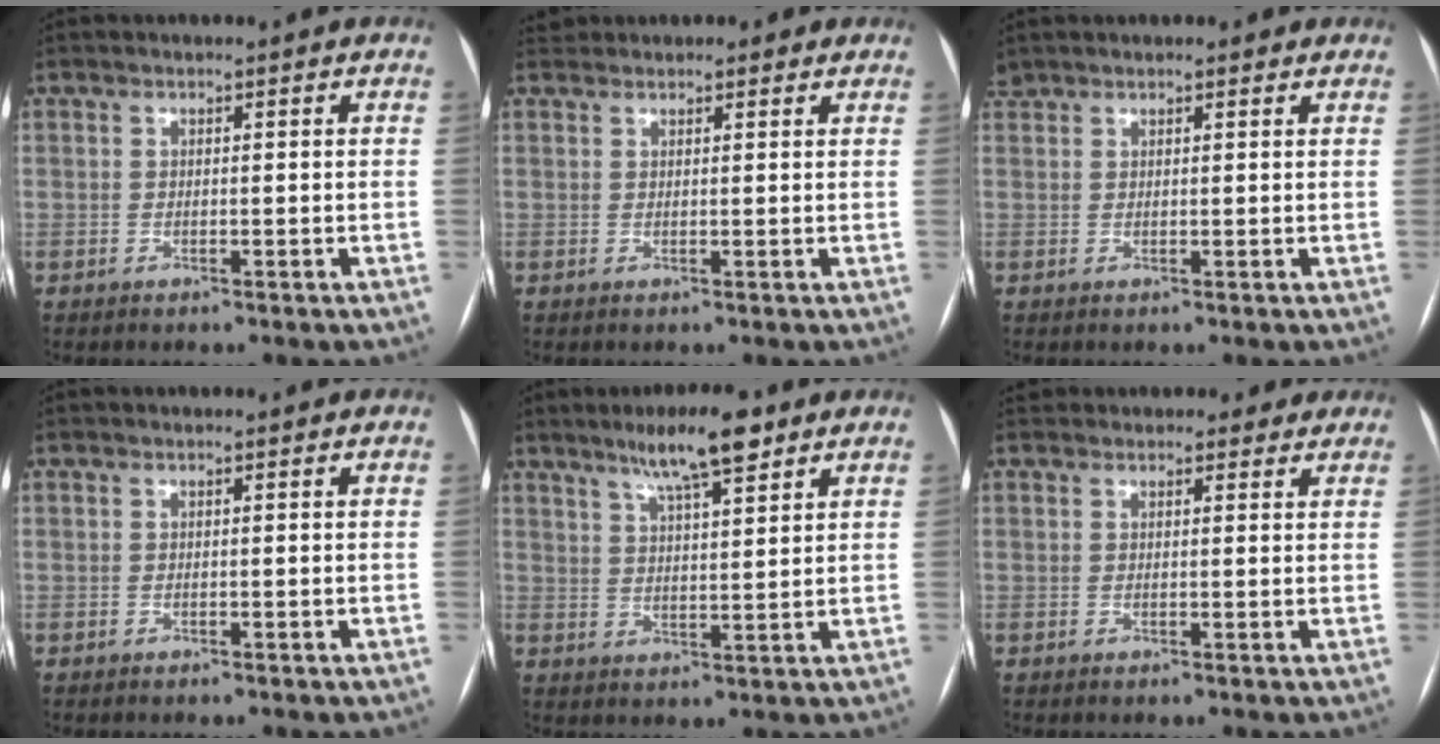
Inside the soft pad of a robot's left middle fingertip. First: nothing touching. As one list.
[{"total": 3.3, "force": [2.9, 1.5, 0.6], "torque": [-0.006, 0.025, 0.040]}, {"total": 3.2, "force": [2.7, 1.6, 0.7], "torque": [-0.007, 0.024, 0.043]}, {"total": 0.0}, {"total": 8.7, "force": [6.1, 1.3, 6.2], "torque": [-0.106, 0.009, 0.101]}, {"total": 4.2, "force": [3.7, 1.9, 0.7], "torque": [0.002, 0.009, 0.036]}]